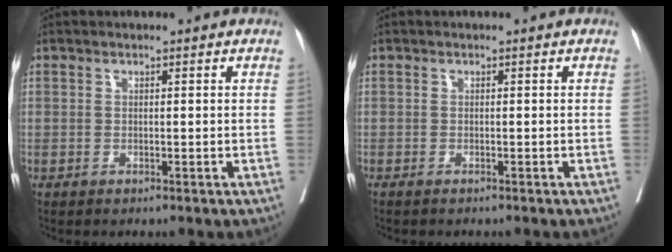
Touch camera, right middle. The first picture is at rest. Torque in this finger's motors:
{"motor_torque": [0.56, -0.82, 0.07, 0.02]}